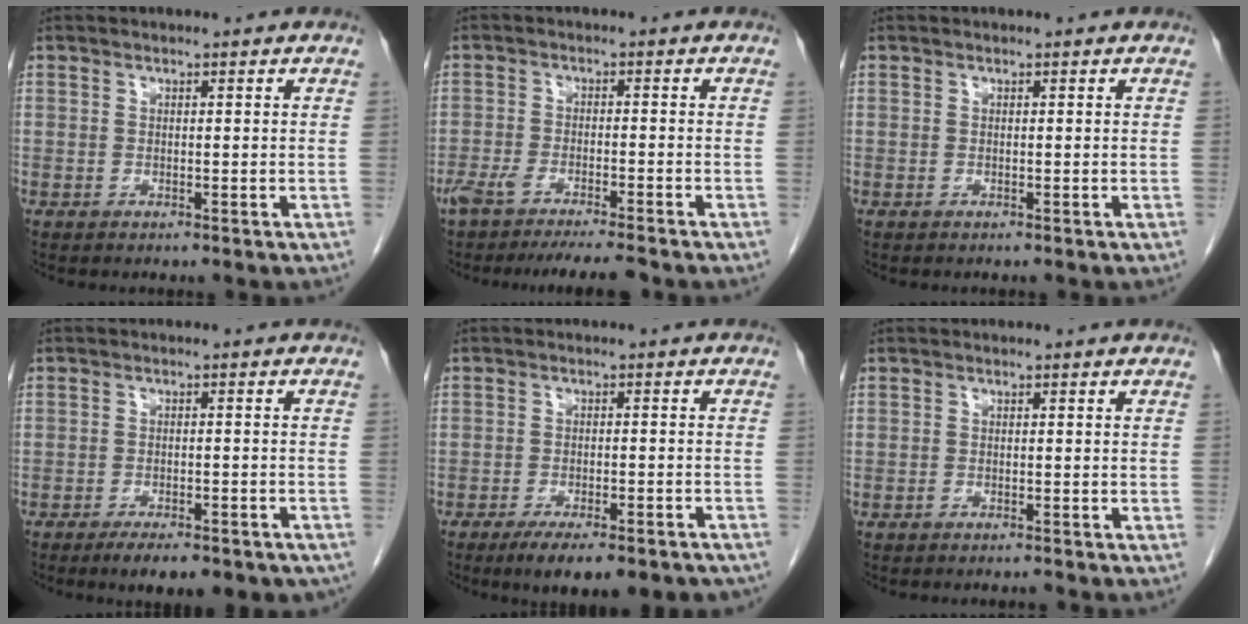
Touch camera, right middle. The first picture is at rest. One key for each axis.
{"total": 9.6, "fx": -8.4, "fy": 0.2, "fz": 4.6, "tx": -0.060, "ty": -0.012, "tz": -0.129}
{"total": 0.0}
{"total": 9.6, "fx": -7.3, "fy": 3.1, "fz": 5.4, "tx": -0.054, "ty": 0.002, "tz": -0.092}
{"total": 11.8, "fx": -9.1, "fy": 3.0, "fz": 6.8, "tx": -0.077, "ty": -0.002, "tz": -0.121}
{"total": 0.7, "fx": -0.6, "fy": 0.0, "fz": 0.2, "tx": -0.007, "ty": -0.001, "tz": -0.010}